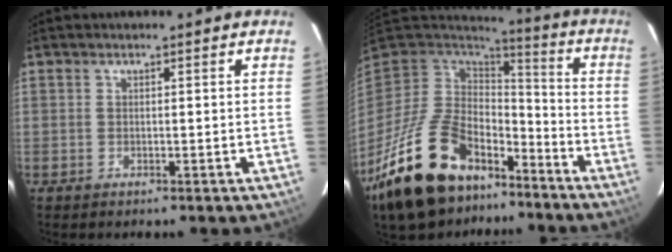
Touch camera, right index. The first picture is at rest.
{"total": 25.2, "force": [-16.0, 13.3, 14.2], "torque": [-0.289, -0.014, -0.248]}